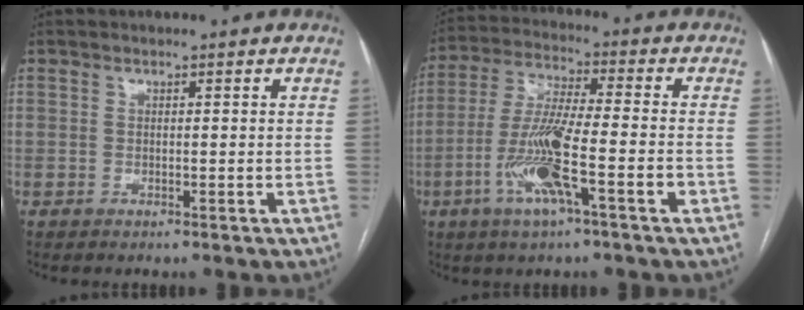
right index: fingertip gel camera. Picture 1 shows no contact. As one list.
[{"total": 12.4, "force": [-4.7, 0.7, 11.5], "torque": [-0.228, -0.005, -0.089]}]